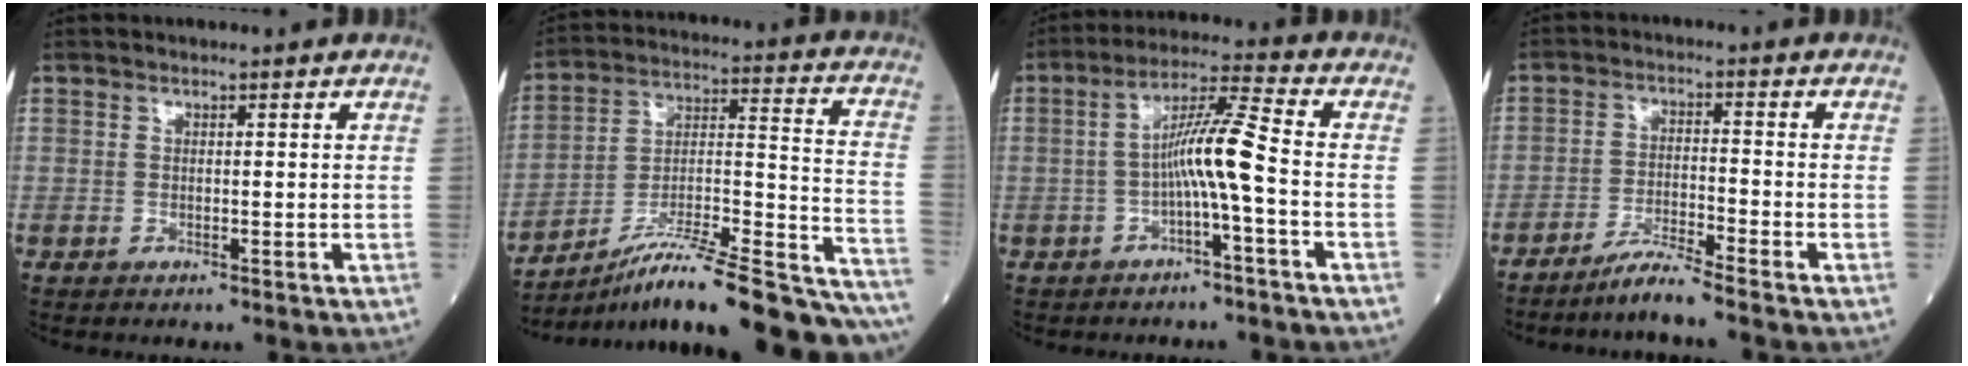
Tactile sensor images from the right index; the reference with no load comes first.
{"total": 28.1, "force": [-23.9, 1.7, 14.6], "torque": [-0.150, 0.003, -0.361]}
{"total": 7.3, "force": [-1.7, -0.6, 7.1], "torque": [-0.128, 0.019, -0.032]}
{"total": 4.9, "force": [-4.3, -1.1, 2.0], "torque": [-0.037, -0.022, -0.086]}